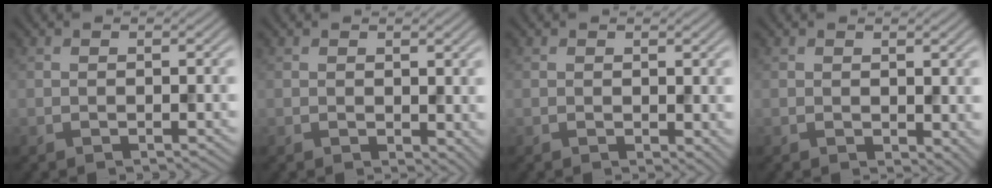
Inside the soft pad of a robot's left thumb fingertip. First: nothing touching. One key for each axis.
{"total": 2.1, "fx": 0.4, "fy": 1.4, "fz": 1.5, "tx": -0.022, "ty": -0.007, "tz": 0.010}
{"total": 1.5, "fx": 0.2, "fy": 1.0, "fz": 1.1, "tx": -0.015, "ty": -0.006, "tz": 0.007}
{"total": 2.4, "fx": 0.3, "fy": 1.6, "fz": 1.8, "tx": -0.027, "ty": -0.008, "tz": 0.010}